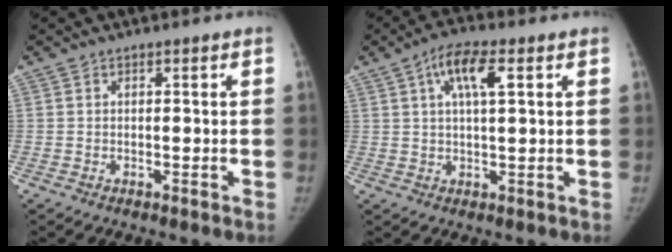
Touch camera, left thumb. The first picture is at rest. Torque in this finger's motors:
{"motor_torque": [-0.12, 0.17, 1.00, -0.23, 0.25]}